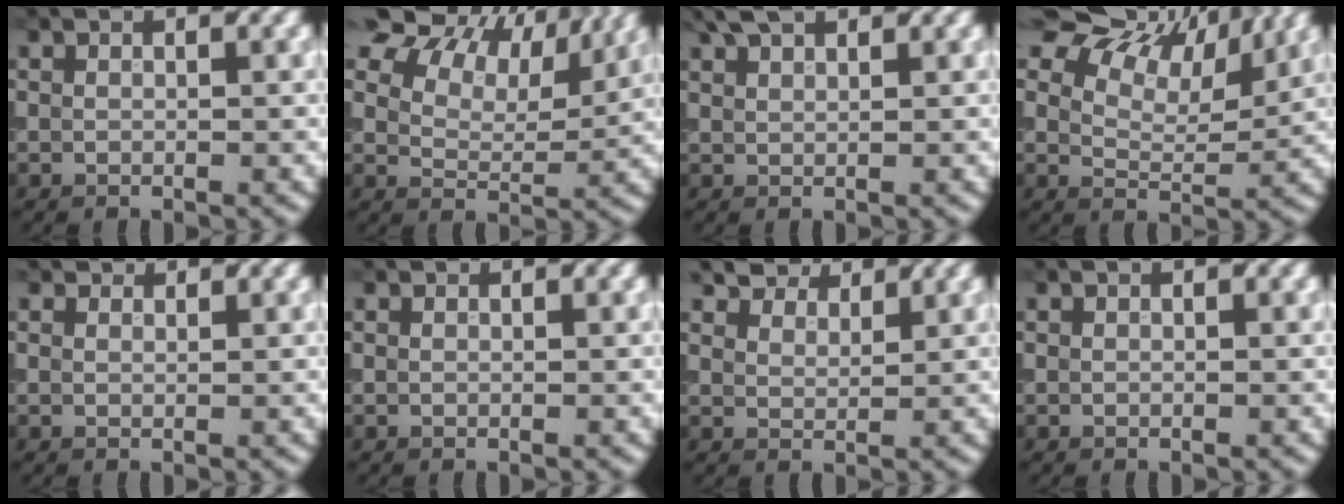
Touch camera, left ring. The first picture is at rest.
{"total": 13.0, "force": [8.4, 6.9, 7.0], "torque": [-0.130, 0.028, 0.152]}
{"total": 3.5, "force": [2.7, 1.3, 1.9], "torque": [-0.042, 0.015, 0.051]}
{"total": 12.3, "force": [8.4, 6.0, 6.6], "torque": [-0.115, 0.025, 0.143]}
{"total": 0.8, "force": [0.7, 0.3, 0.1], "torque": [-0.006, -0.003, 0.008]}
{"total": 0.0}
{"total": 5.2, "force": [4.4, 2.1, 1.8], "torque": [-0.057, -0.006, 0.088]}
{"total": 0.0}